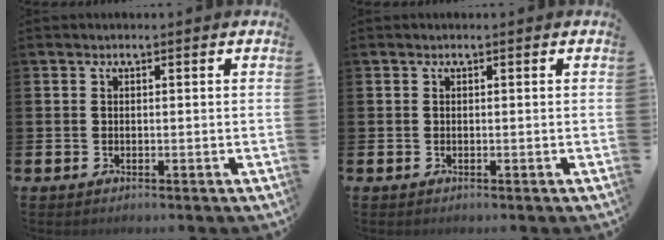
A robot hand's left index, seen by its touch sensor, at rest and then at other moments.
{"total": 0.0}